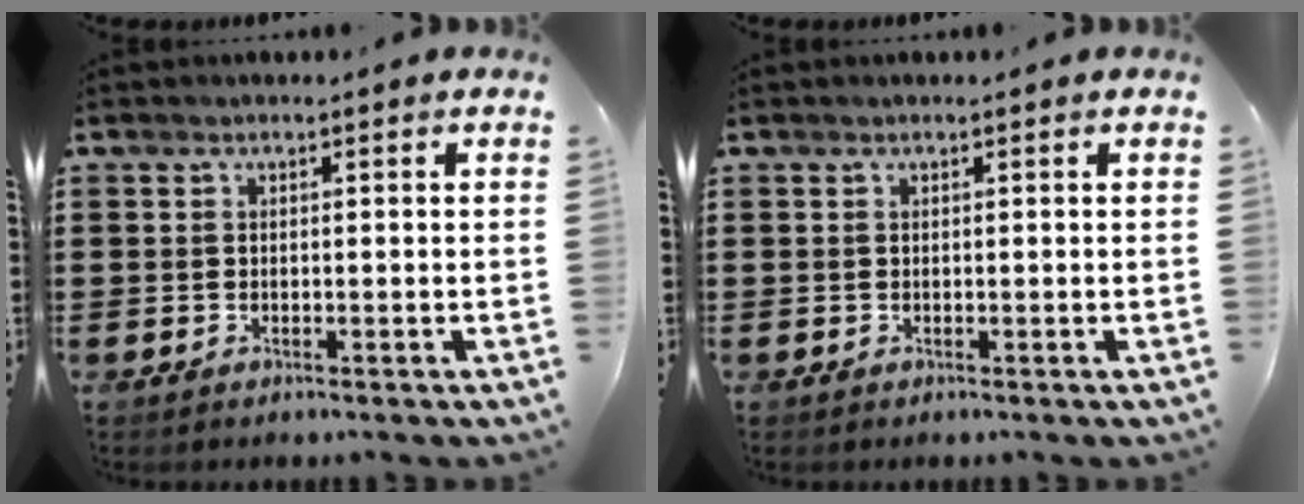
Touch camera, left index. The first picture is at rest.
{"total": 0.0}